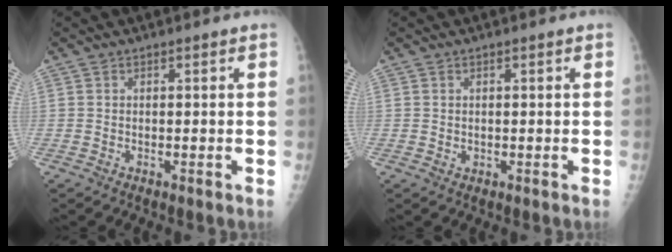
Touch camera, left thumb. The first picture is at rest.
{"total": 0.9, "force": [0.0, 0.8, 0.4], "torque": [-0.004, -0.001, 0.004]}